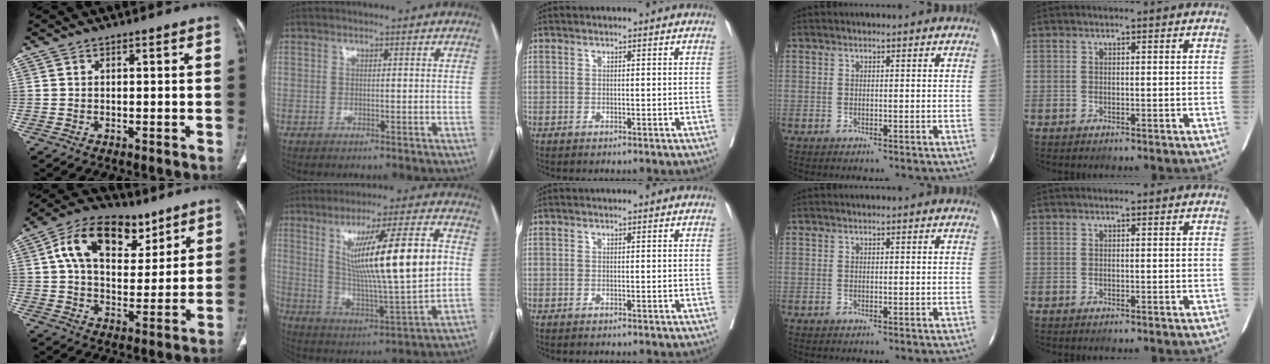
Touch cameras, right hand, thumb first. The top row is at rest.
{"thumb": {"total": 17.2, "force": [7.8, 10.7, 11.0], "torque": [-0.155, -0.006, 0.130]}, "index": {"total": 18.7, "force": [3.3, 1.2, 18.4], "torque": [-0.302, -0.003, 0.055]}}